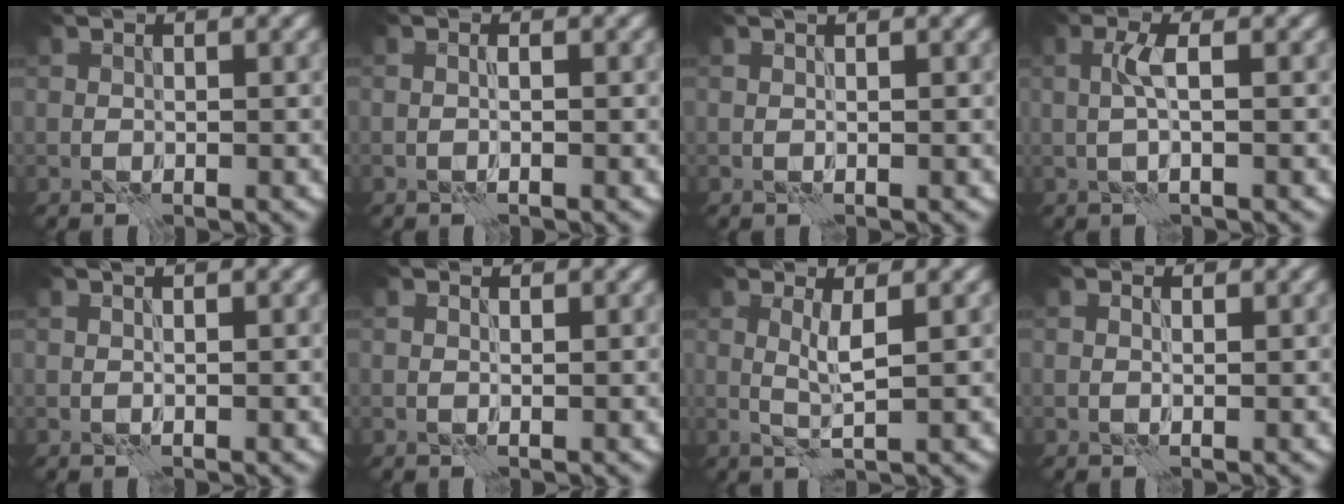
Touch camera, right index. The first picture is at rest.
{"total": 0.6, "force": [-0.1, -0.5, 0.3], "torque": [-0.003, 0.004, -0.006]}
{"total": 0.9, "force": [0.7, -0.4, 0.4], "torque": [-0.004, 0.004, 0.007]}
{"total": 1.8, "force": [0.3, -0.2, 1.8], "torque": [-0.038, 0.011, 0.000]}
{"total": 1.0, "force": [0.8, -0.4, 0.4], "torque": [-0.005, 0.004, 0.008]}
{"total": 0.6, "force": [0.6, 0.0, 0.2], "torque": [-0.003, 0.002, 0.005]}
{"total": 1.9, "force": [1.0, -0.7, 1.5], "torque": [-0.029, 0.000, 0.019]}
{"total": 0.6, "force": [0.4, 0.3, 0.3], "torque": [-0.002, 0.003, 0.002]}